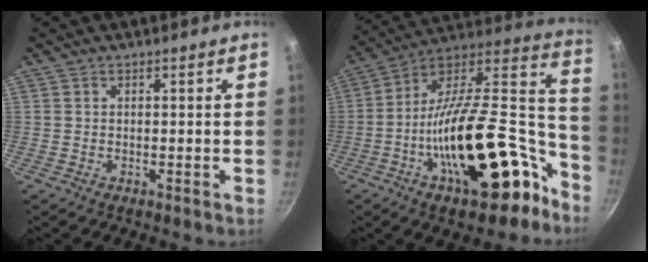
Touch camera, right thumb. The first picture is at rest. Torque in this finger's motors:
{"motor_torque": [1.09, 0.74, 2.19, -0.58, 0.42]}